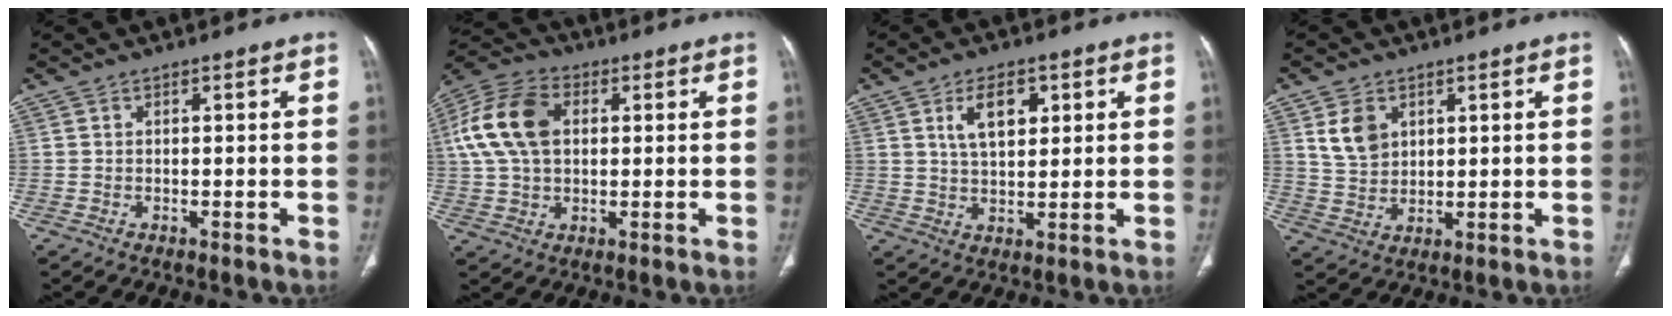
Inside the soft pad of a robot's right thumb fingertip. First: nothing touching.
{"total": 14.4, "force": [2.8, 9.4, 10.5], "torque": [-0.207, 0.020, 0.046]}
{"total": 7.4, "force": [2.9, 3.9, 5.5], "torque": [-0.079, -0.012, 0.056]}
{"total": 6.3, "force": [2.7, 4.6, 3.4], "torque": [-0.047, -0.014, 0.059]}